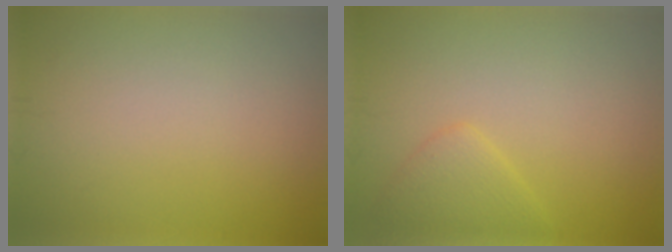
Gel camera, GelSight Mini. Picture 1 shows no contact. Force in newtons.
{"total": 2.3, "press": 2.3, "slide": 0.1}